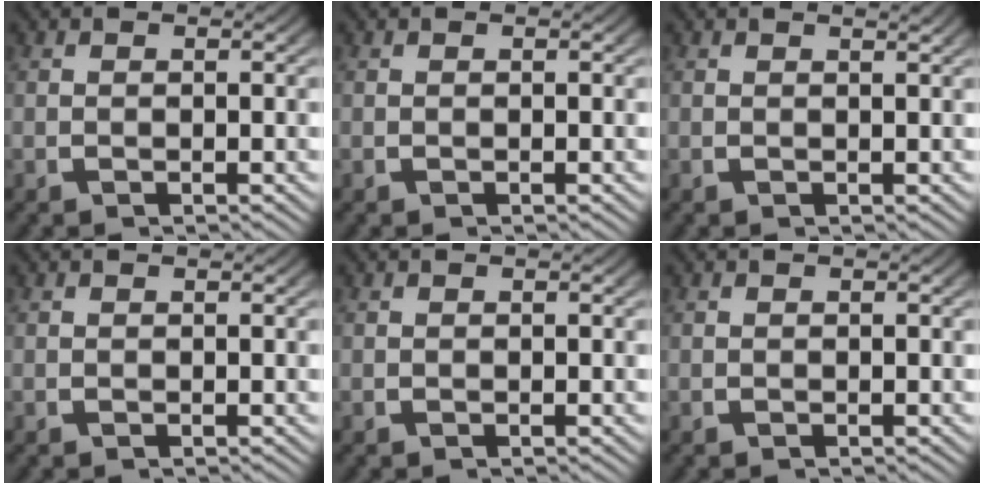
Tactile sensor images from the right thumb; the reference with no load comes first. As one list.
[{"total": 0.0}, {"total": 0.7, "force": [0.6, -0.1, 0.4], "torque": [-0.003, 0.001, 0.009]}, {"total": 0.0}, {"total": 0.0}, {"total": 0.0}]